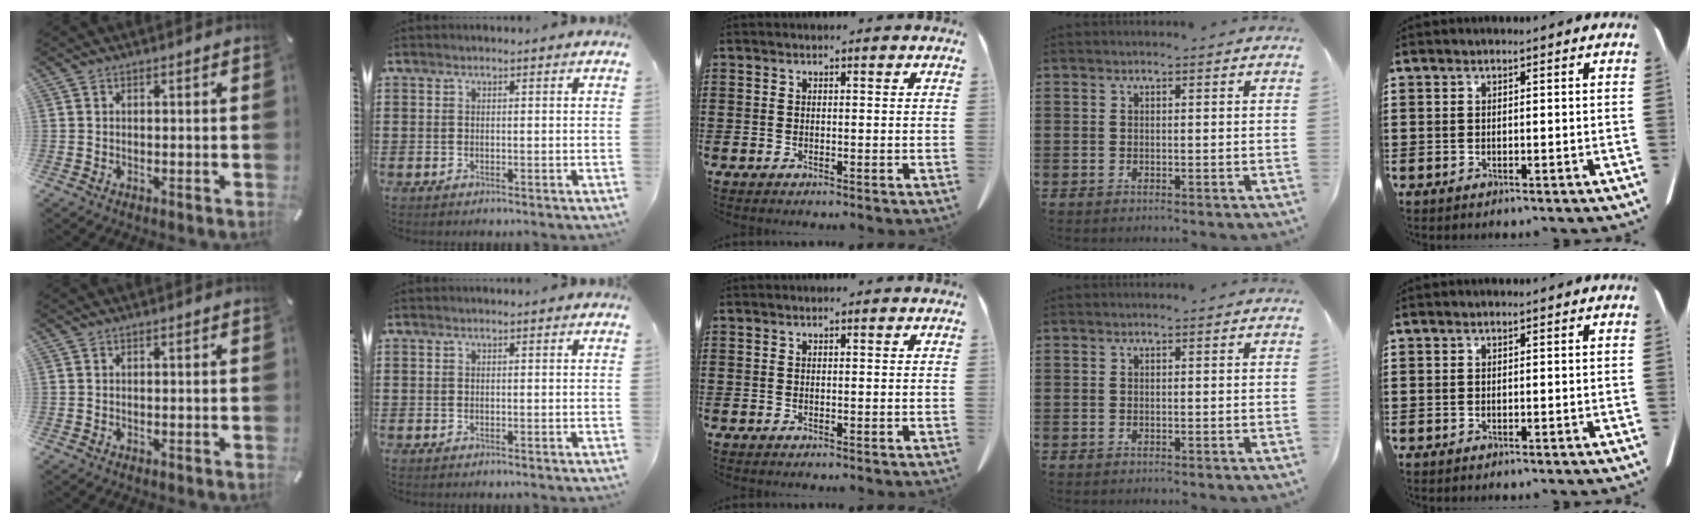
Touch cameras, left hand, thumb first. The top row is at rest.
{}